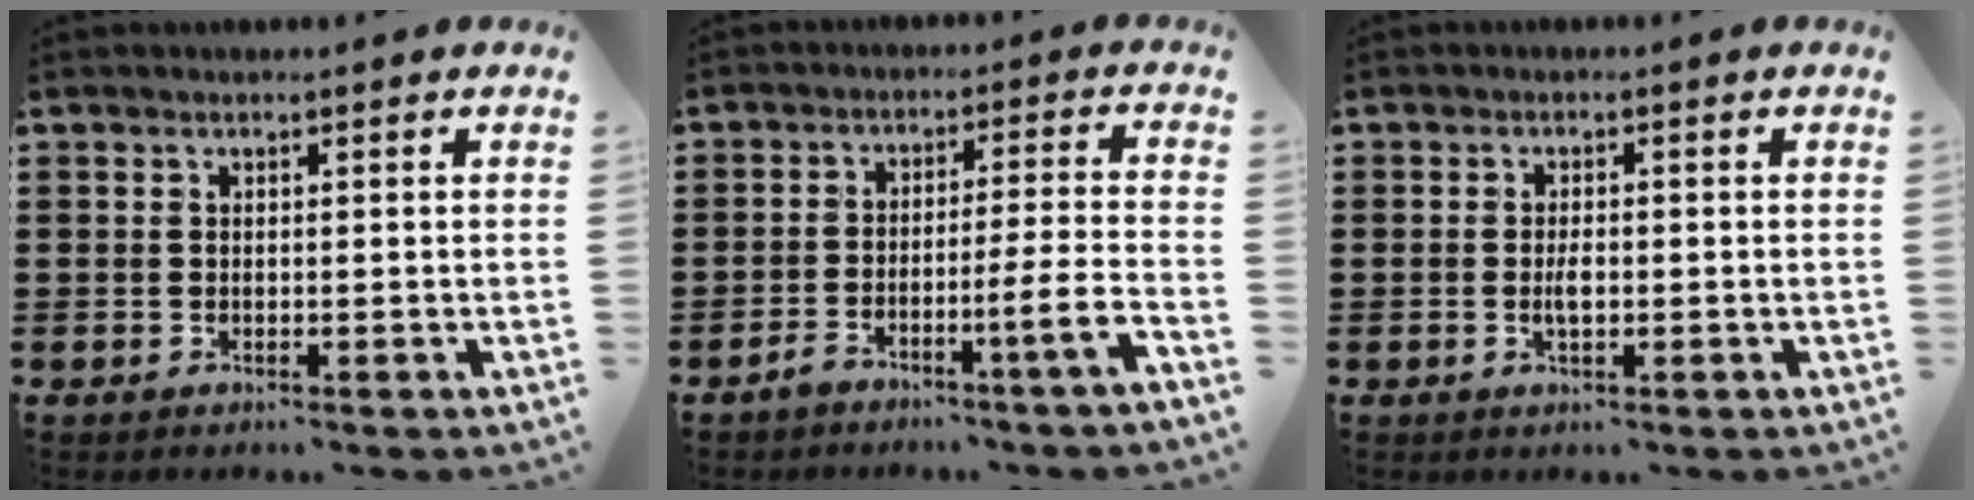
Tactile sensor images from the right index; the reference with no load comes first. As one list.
[{"total": 5.9, "force": [-3.8, -0.7, 4.5], "torque": [-0.074, -0.004, -0.069]}, {"total": 2.5, "force": [-0.3, 1.0, 2.3], "torque": [-0.042, 0.001, -0.006]}]